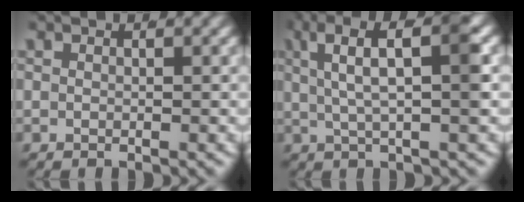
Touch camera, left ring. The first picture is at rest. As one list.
[{"total": 7.3, "force": [2.4, 1.8, 6.7], "torque": [-0.101, 0.018, 0.037]}]